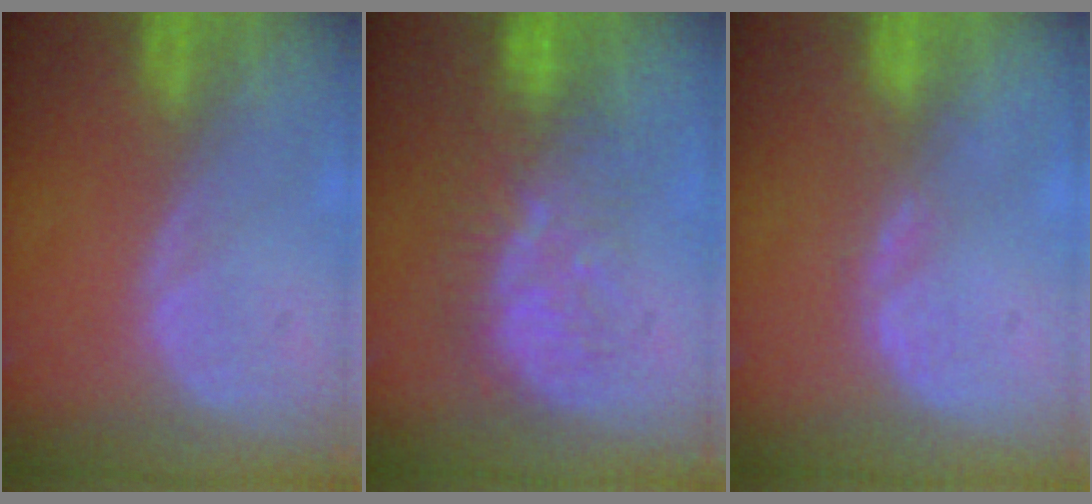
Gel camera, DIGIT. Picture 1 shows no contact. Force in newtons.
{"total": 8.3, "press": 7.8, "slide": 2.8}
{"total": 2.3, "press": 1.8, "slide": 1.5}